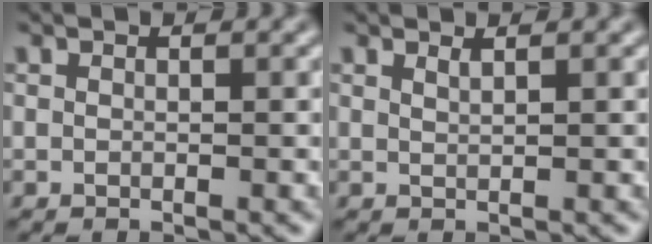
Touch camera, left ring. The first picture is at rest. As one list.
[{"total": 0.9, "force": [0.7, 0.2, 0.5], "torque": [-0.002, -0.001, 0.013]}]